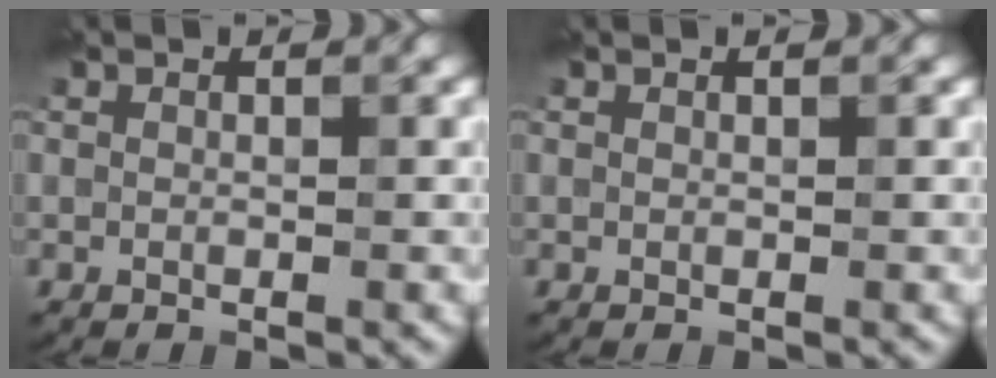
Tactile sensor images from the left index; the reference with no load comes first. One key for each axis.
{"total": 0.0}